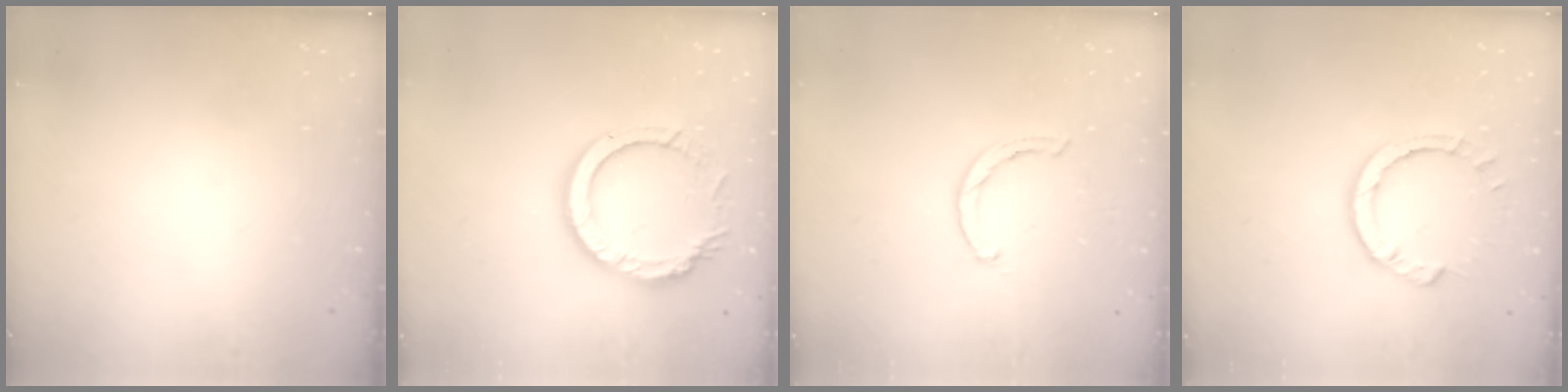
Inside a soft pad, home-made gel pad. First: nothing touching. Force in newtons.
{"total": 13.2, "press": 13.1, "slide": 1.1}
{"total": 2.3, "press": 2.2, "slide": 0.5}
{"total": 6.3, "press": 6.3, "slide": 0.6}